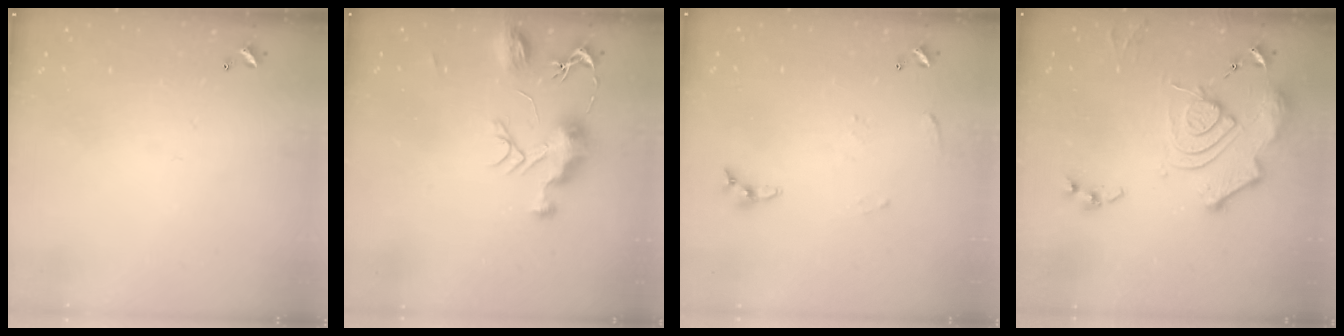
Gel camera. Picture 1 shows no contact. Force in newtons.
{"total": 9.4, "press": 9.4, "slide": 0.3}
{"total": 4.3, "press": 4.3, "slide": 0.5}
{"total": 15.2, "press": 15.1, "slide": 1.7}